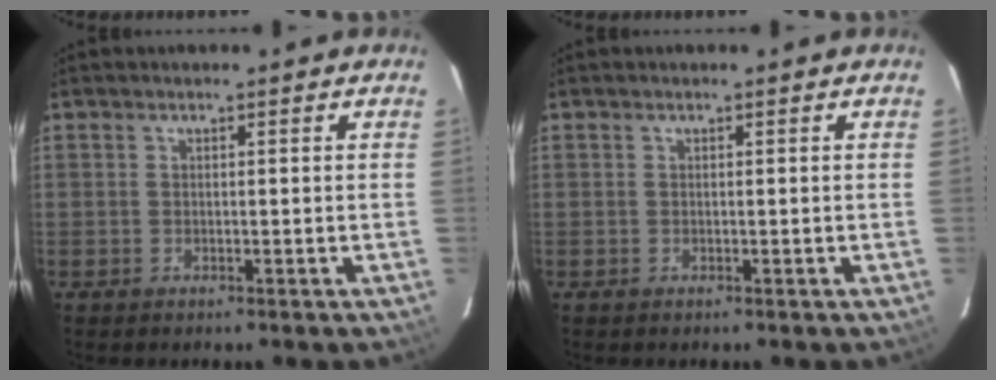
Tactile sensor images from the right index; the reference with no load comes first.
{"total": 0.0}